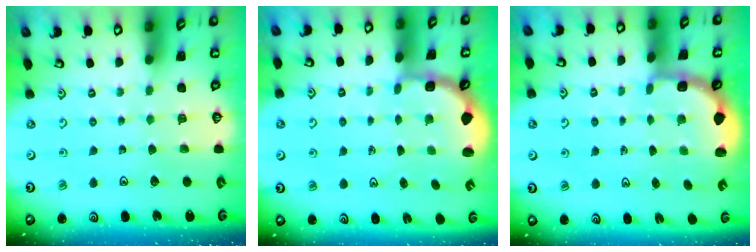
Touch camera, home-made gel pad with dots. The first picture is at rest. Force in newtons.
{"total": 2.9, "press": 1.8, "slide": 2.2}
{"total": 2.8, "press": 2.2, "slide": 1.7}